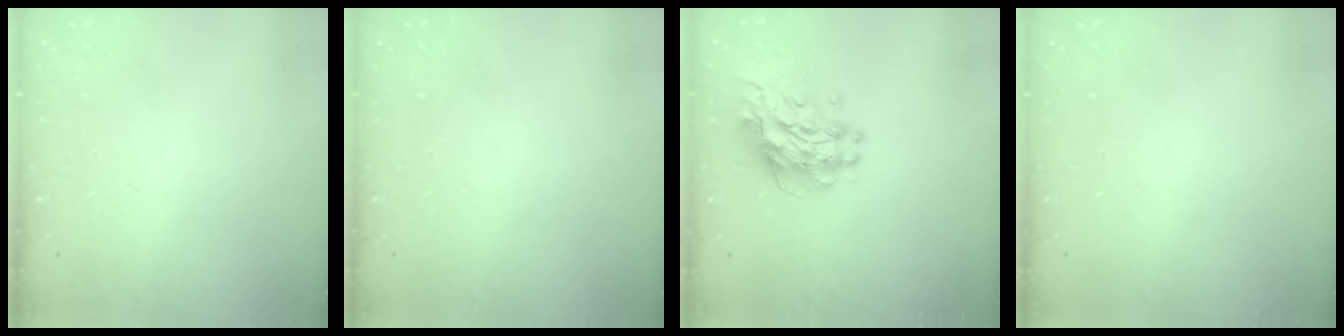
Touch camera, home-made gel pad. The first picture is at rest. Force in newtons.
{"total": 0.0}
{"total": 12.5, "press": 12.5, "slide": 1.1}
{"total": 0.0}